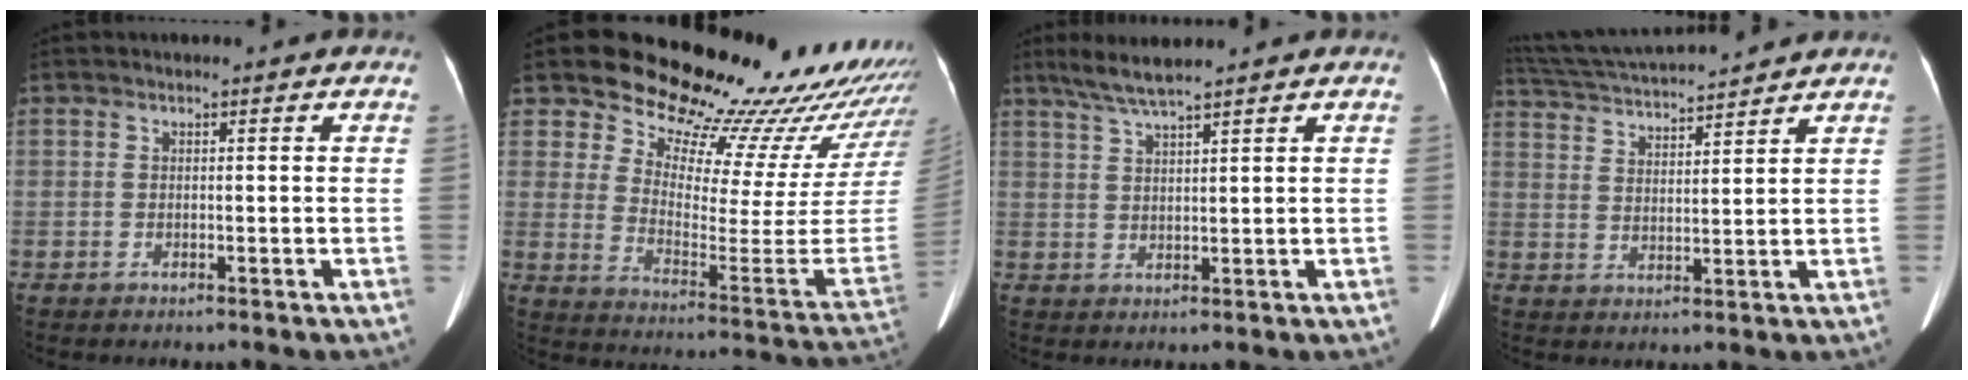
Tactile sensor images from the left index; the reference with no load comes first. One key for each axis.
{"total": 22.8, "fx": 21.5, "fy": 4.0, "fz": 6.6, "tx": -0.097, "ty": -0.133, "tz": 0.267}
{"total": 4.7, "fx": 3.8, "fy": -0.4, "fz": 2.8, "tx": -0.055, "ty": 0.006, "tz": 0.078}
{"total": 14.6, "fx": 13.4, "fy": 0.5, "fz": 5.7, "tx": -0.114, "ty": 0.027, "tz": 0.219}